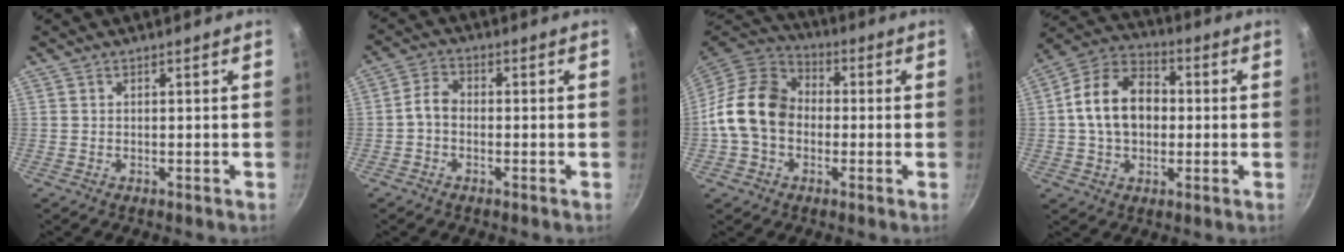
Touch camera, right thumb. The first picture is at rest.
{"total": 3.8, "force": [-0.9, 2.6, 2.6], "torque": [-0.053, 0.022, -0.028]}
{"total": 14.8, "force": [-1.2, 11.5, 9.2], "torque": [-0.141, 0.034, -0.039]}
{"total": 14.4, "force": [0.5, 10.4, 9.9], "torque": [-0.141, 0.028, -0.007]}